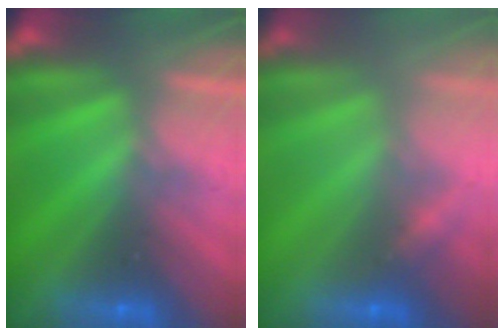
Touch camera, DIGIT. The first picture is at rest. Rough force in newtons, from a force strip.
{"total": 2.4}